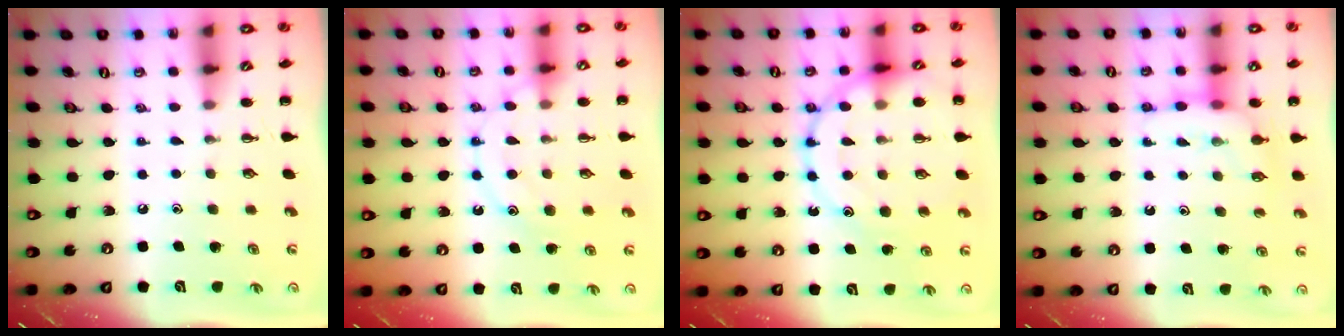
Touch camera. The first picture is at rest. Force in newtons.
{"total": 11.9, "press": 11.9, "slide": 0.6}
{"total": 19.5, "press": 19.3, "slide": 3.0}
{"total": 9.7, "press": 9.7, "slide": 0.8}